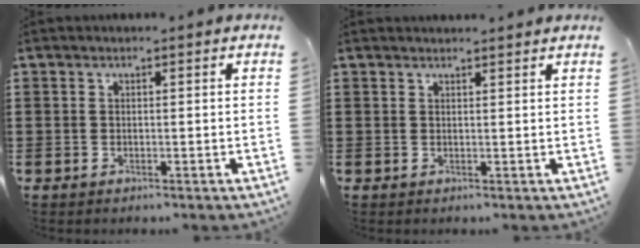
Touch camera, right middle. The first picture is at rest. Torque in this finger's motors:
{"motor_torque": [0.75, -0.74, -0.01, 0.01]}